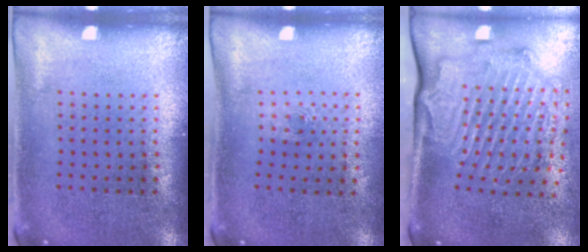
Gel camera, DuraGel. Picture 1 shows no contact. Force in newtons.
{"total": 0.6, "press": 0.3, "slide": 0.5}
{"total": 2.3, "press": 2.1, "slide": 0.7}